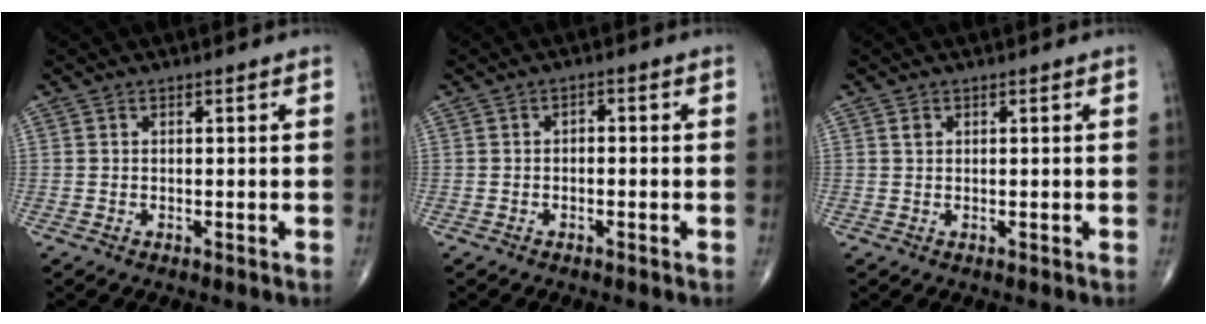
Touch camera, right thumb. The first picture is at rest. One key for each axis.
{"total": 1.4, "fx": -0.3, "fy": 0.9, "fz": 1.0, "tx": -0.008, "ty": 0.010, "tz": -0.009}
{"total": 0.7, "fx": 0.3, "fy": 0.6, "fz": 0.3, "tx": -0.004, "ty": -0.001, "tz": 0.007}